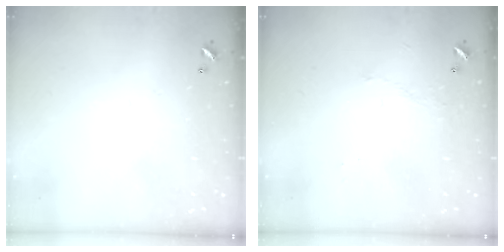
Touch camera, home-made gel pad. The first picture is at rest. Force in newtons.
{"total": 2.9, "press": 2.8, "slide": 0.6}